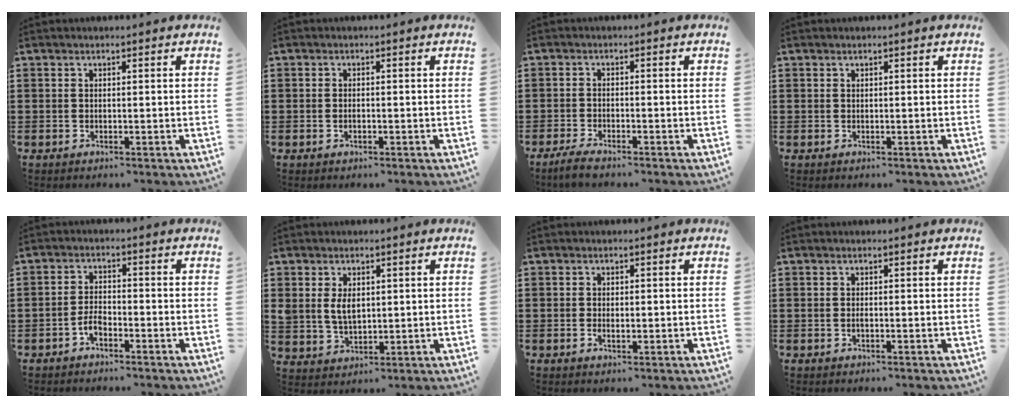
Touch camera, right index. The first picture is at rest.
{"total": 1.0, "force": [-0.3, 0.5, 0.8], "torque": [-0.017, -0.002, -0.006]}
{"total": 3.0, "force": [-2.7, 0.3, 1.2], "torque": [-0.035, 0.000, -0.057]}
{"total": 0.0}
{"total": 2.9, "force": [-1.9, 1.4, 1.7], "torque": [-0.041, 0.004, -0.040]}
{"total": 4.3, "force": [0.9, 2.9, 3.1], "torque": [-0.068, 0.010, 0.016]}
{"total": 1.6, "force": [-0.3, 0.8, 1.4], "torque": [-0.026, 0.002, -0.006]}
{"total": 0.6, "force": [-0.2, 0.1, 0.6], "torque": [-0.011, -0.003, -0.003]}